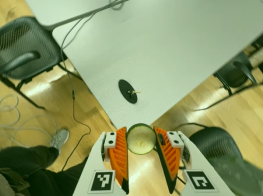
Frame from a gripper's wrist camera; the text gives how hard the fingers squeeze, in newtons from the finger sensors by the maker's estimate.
{"total": 9.3, "left": 9.2, "right": 9.5}